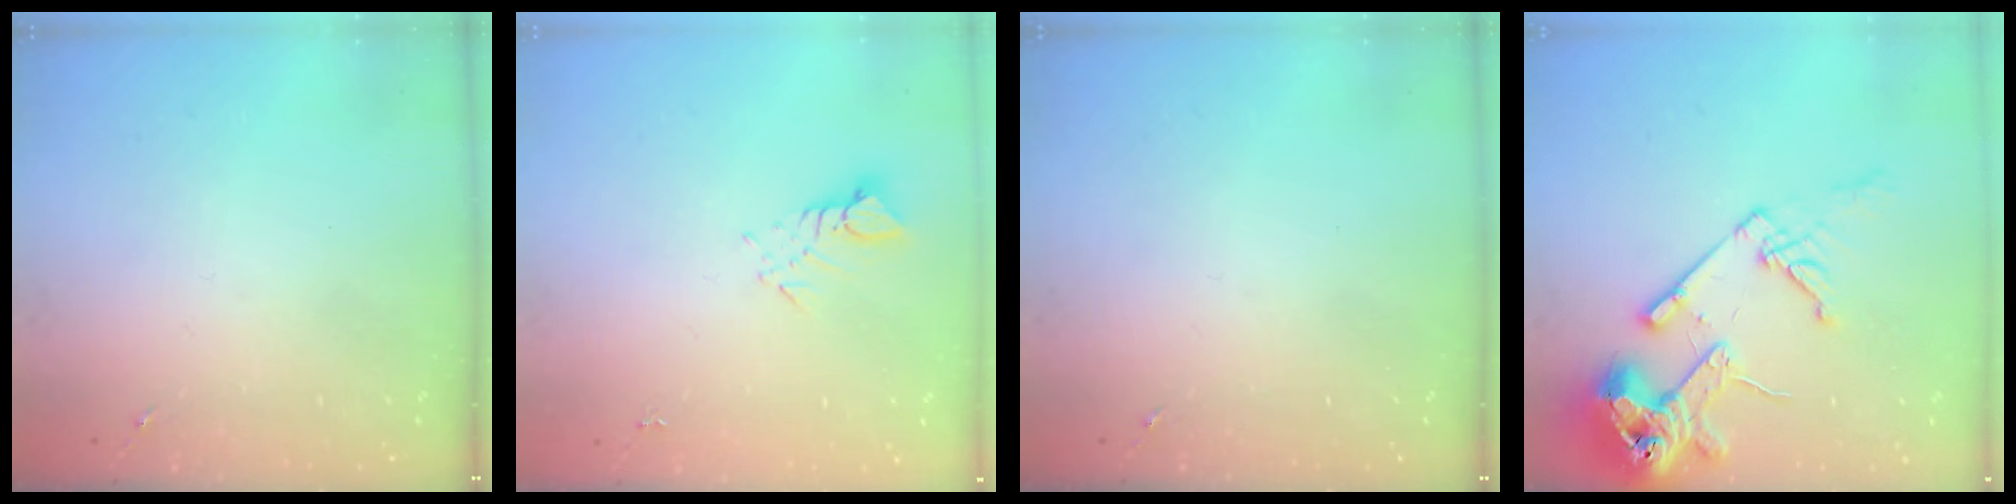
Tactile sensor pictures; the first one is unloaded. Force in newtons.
{"total": 3.1, "press": 3.1, "slide": 0.1}
{"total": 0.0}
{"total": 18.6, "press": 18.4, "slide": 2.2}